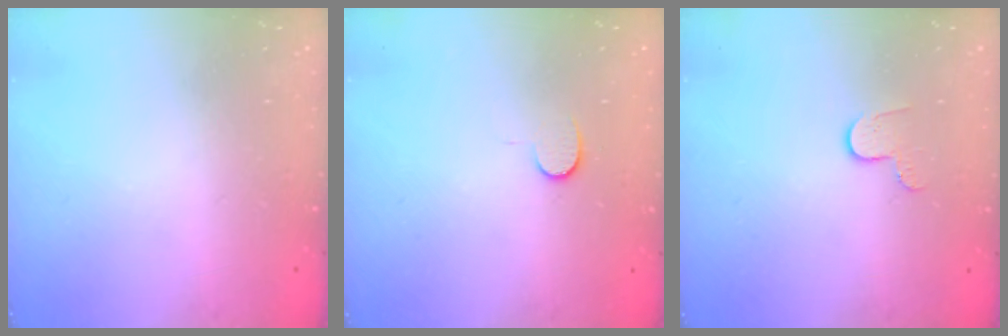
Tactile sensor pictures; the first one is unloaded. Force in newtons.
{"total": 6.0, "press": 6.0, "slide": 0.5}
{"total": 4.6, "press": 4.6, "slide": 0.5}